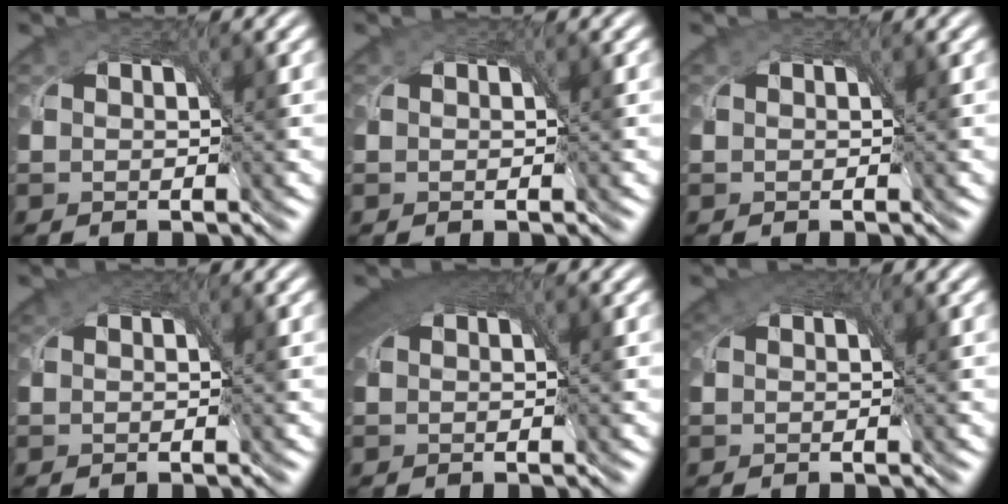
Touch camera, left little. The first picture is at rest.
{"total": 0.0}
{"total": 0.0}
{"total": 0.7, "force": [0.3, 0.4, 0.4], "torque": [-0.010, 0.000, 0.003]}
{"total": 4.6, "force": [2.2, 2.4, 3.2], "torque": [-0.063, 0.008, 0.028]}
{"total": 2.2, "force": [0.9, 1.5, 1.2], "torque": [-0.031, 0.004, 0.008]}